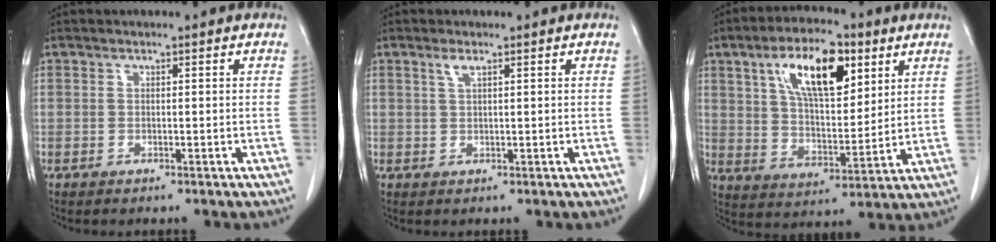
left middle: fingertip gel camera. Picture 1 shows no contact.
{"total": 1.4, "force": [0.8, 0.2, 1.1], "torque": [-0.027, 0.004, 0.018]}
{"total": 14.0, "force": [6.6, 5.2, 11.1], "torque": [-0.191, 0.014, 0.116]}